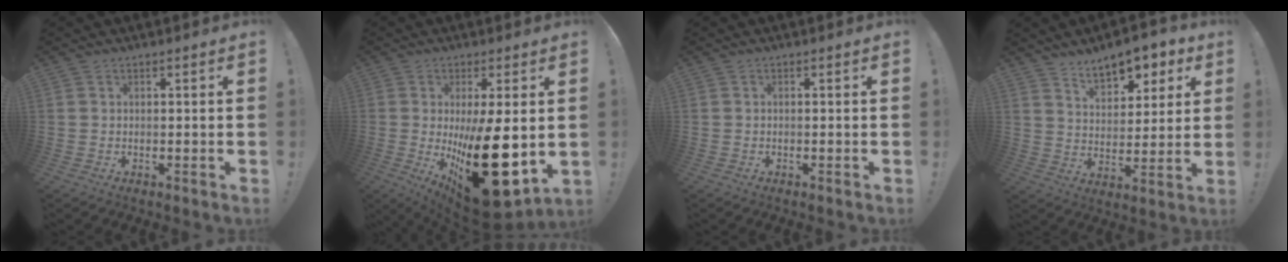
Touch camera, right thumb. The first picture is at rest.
{"total": 24.7, "force": [-2.7, 9.3, 22.8], "torque": [-0.341, -0.023, -0.023]}
{"total": 0.0}
{"total": 10.9, "force": [7.8, 5.4, 5.3], "torque": [-0.072, -0.051, 0.142]}